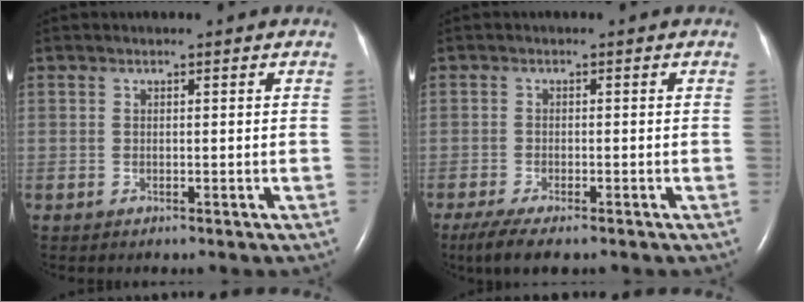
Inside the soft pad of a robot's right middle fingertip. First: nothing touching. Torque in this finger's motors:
{"motor_torque": [0.49, -0.41, 0.06, 0.02]}